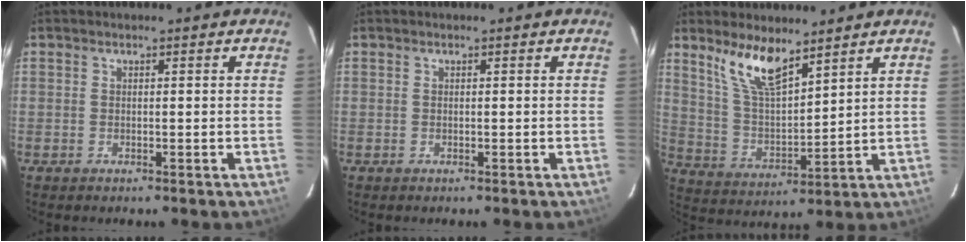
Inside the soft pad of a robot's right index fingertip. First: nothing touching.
{"total": 0.0}
{"total": 10.0, "force": [7.4, 2.4, 6.3], "torque": [-0.121, 0.000, 0.153]}